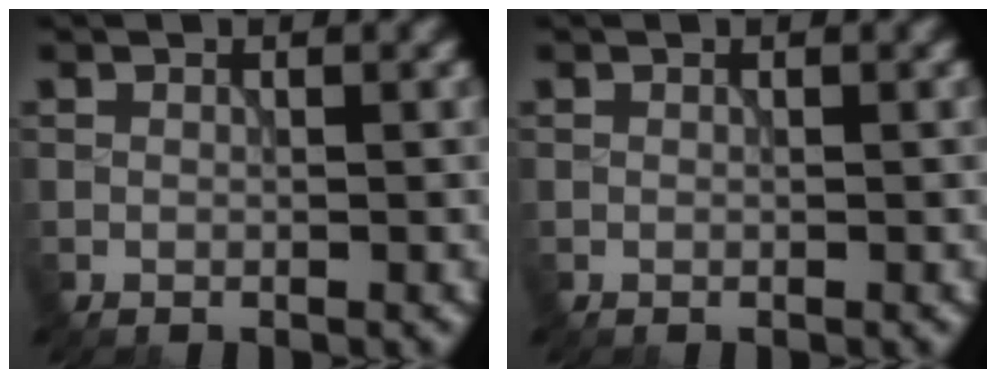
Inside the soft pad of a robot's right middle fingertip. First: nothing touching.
{"total": 0.0}